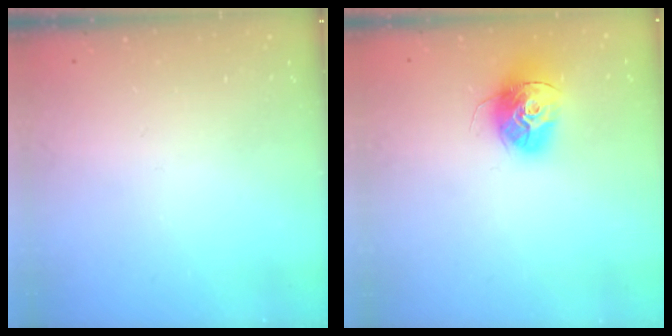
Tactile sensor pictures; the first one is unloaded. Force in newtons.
{"total": 13.7, "press": 13.6, "slide": 1.3}